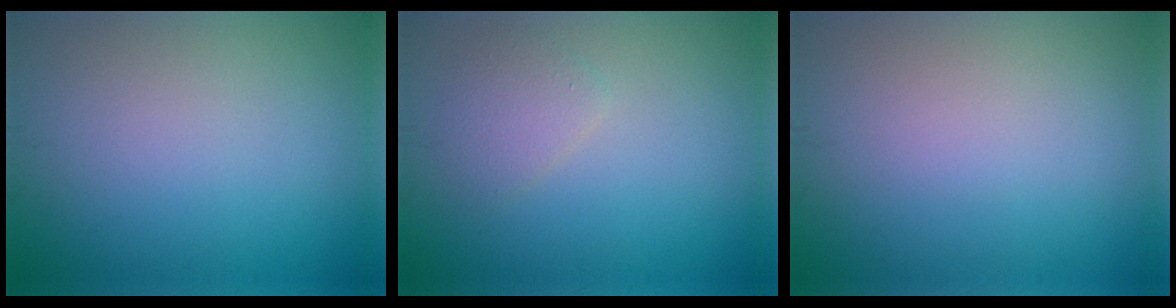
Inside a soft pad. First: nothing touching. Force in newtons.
{"total": 1.8, "press": 1.8, "slide": 0.2}
{"total": 0.0}